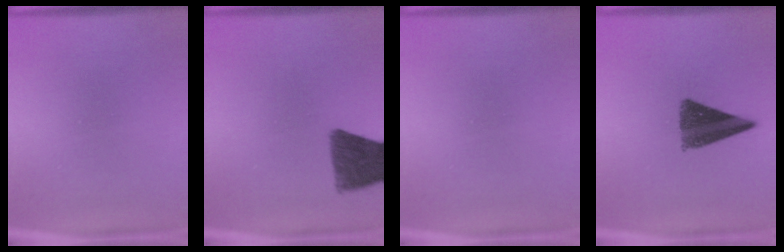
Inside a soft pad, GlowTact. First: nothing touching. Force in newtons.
{"total": 10.9}
{"total": 0.0}
{"total": 10.1}